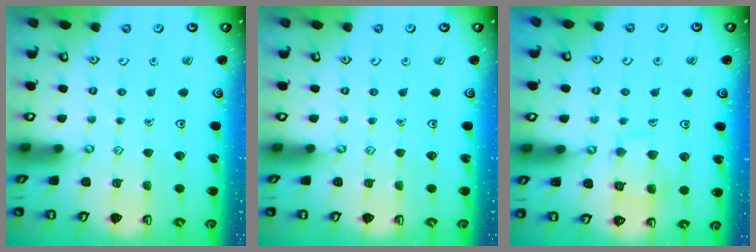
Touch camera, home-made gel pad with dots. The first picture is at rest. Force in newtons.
{"total": 0.0}
{"total": 10.1, "press": 10.0, "slide": 0.9}